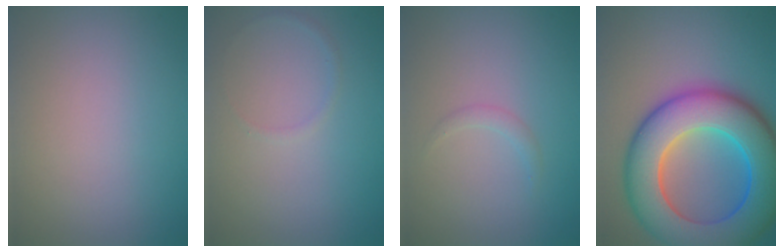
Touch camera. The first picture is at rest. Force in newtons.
{"total": 0.6, "press": 0.6, "slide": 0.1}
{"total": 0.8, "press": 0.8, "slide": 0.1}
{"total": 13.5, "press": 13.5, "slide": 0.2}